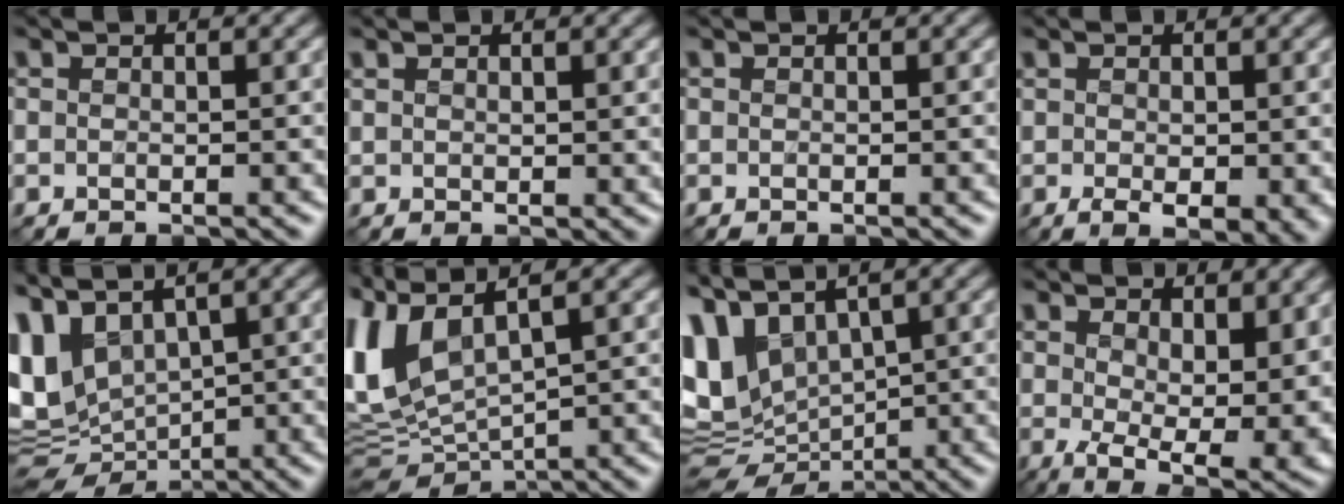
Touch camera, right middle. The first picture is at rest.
{"total": 1.0, "force": [0.9, 0.2, 0.4], "torque": [-0.008, -0.002, 0.022]}
{"total": 0.0}
{"total": 3.1, "force": [-0.5, 1.1, 2.8], "torque": [-0.044, -0.007, -0.001]}
{"total": 9.0, "force": [0.6, 6.3, 6.4], "torque": [-0.150, 0.000, 0.032]}
{"total": 8.1, "force": [1.8, 3.9, 6.8], "torque": [-0.173, 0.002, 0.040]}
{"total": 10.7, "force": [0.5, 7.5, 7.6], "torque": [-0.171, -0.005, 0.038]}
{"total": 10.7, "force": [1.0, 6.0, 8.8], "torque": [-0.129, -0.024, 0.043]}